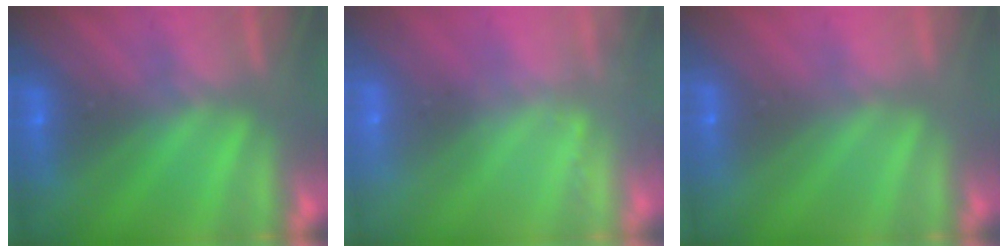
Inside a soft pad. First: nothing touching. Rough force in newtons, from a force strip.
{"total": 2.6}
{"total": 2.8}